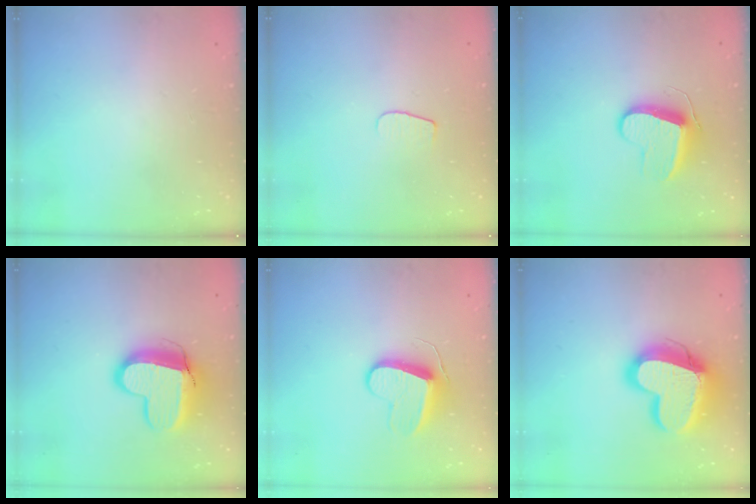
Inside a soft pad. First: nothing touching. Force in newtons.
{"total": 4.8, "press": 4.8, "slide": 0.6}
{"total": 10.6, "press": 10.6, "slide": 0.2}
{"total": 13.4, "press": 13.3, "slide": 1.3}
{"total": 9.9, "press": 9.8, "slide": 0.8}
{"total": 19.4, "press": 19.3, "slide": 1.7}